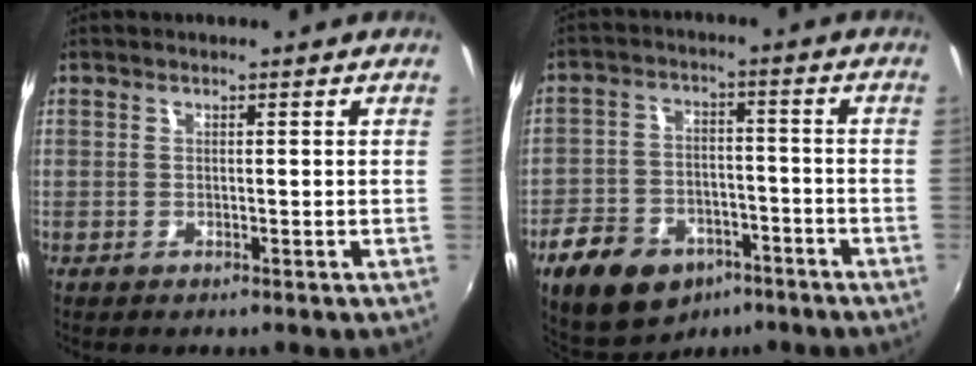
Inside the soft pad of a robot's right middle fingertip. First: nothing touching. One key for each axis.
{"total": 15.4, "fx": -9.5, "fy": 9.6, "fz": 7.5, "tx": -0.179, "ty": 0.005, "tz": -0.137}